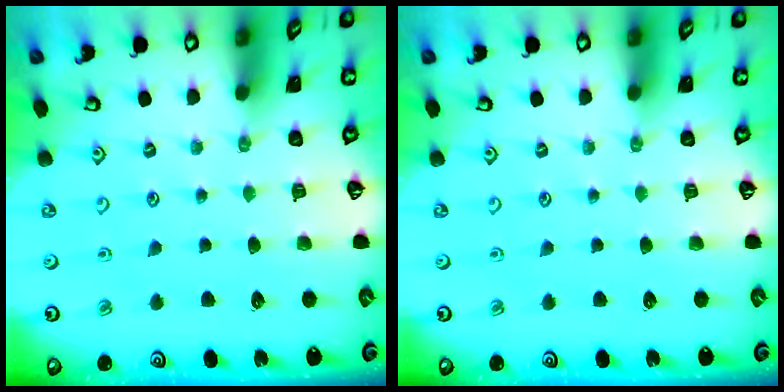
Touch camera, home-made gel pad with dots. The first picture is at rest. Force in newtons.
{"total": 0.0}